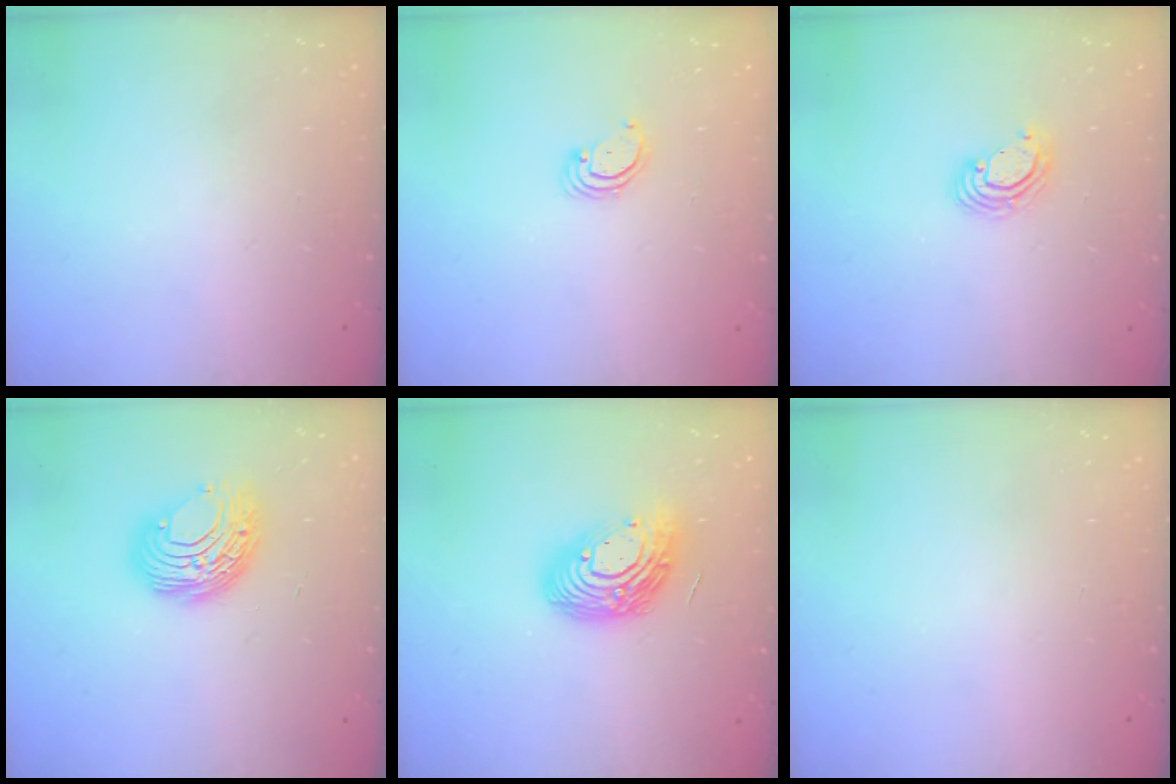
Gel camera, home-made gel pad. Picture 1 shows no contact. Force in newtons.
{"total": 2.3, "press": 2.3, "slide": 0.2}
{"total": 3.6, "press": 3.6, "slide": 0.2}
{"total": 9.5, "press": 9.5, "slide": 0.5}
{"total": 14.2, "press": 14.1, "slide": 1.2}
{"total": 0.0}